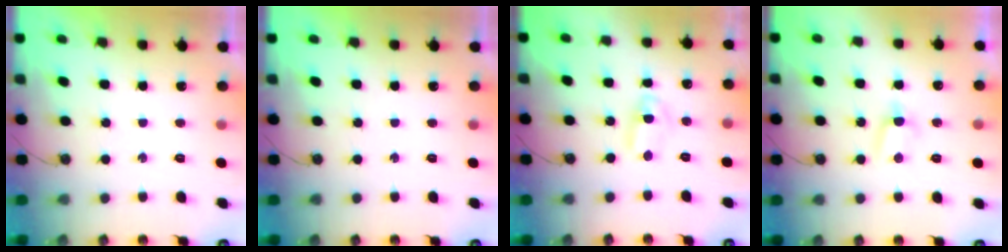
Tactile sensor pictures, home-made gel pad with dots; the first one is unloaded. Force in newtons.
{"total": 0.0}
{"total": 2.4, "press": 2.4, "slide": 0.2}
{"total": 4.0, "press": 3.9, "slide": 0.6}